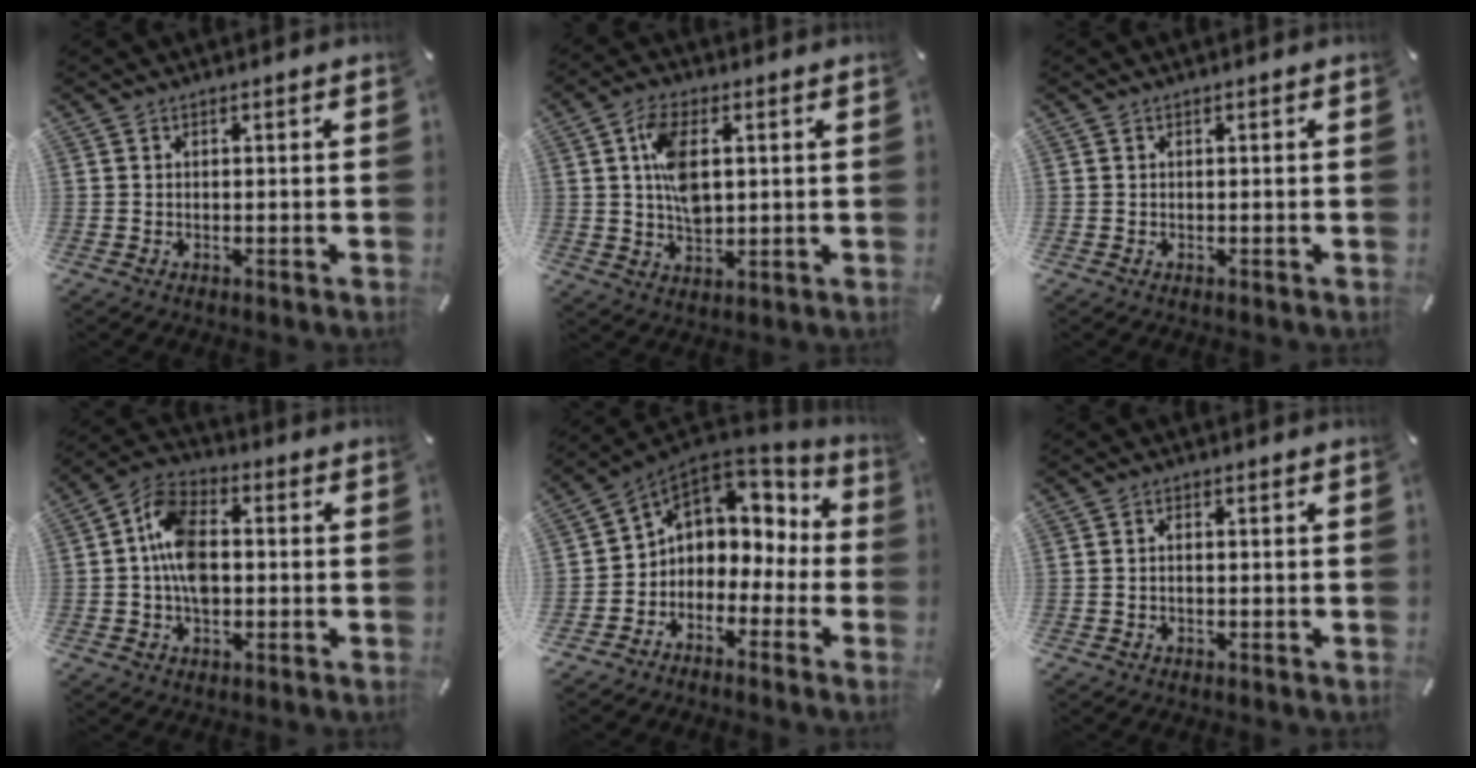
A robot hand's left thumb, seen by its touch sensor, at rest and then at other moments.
{"total": 8.5, "force": [1.6, 4.8, 6.8], "torque": [-0.136, 0.002, 0.023]}
{"total": 0.0}
{"total": 10.4, "force": [-1.0, 6.8, 7.8], "torque": [-0.168, 0.020, -0.018]}
{"total": 5.8, "force": [1.3, 5.6, 1.0], "torque": [-0.045, -0.023, 0.028]}
{"total": 1.1, "force": [-0.3, 0.5, 0.9], "torque": [-0.017, 0.001, -0.007]}